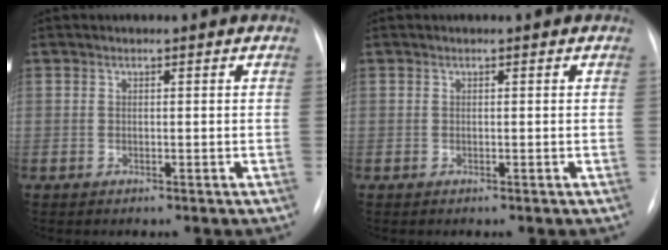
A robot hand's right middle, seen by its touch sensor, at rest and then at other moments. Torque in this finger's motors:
{"motor_torque": [-0.01, 0.00, 0.00, 0.00]}